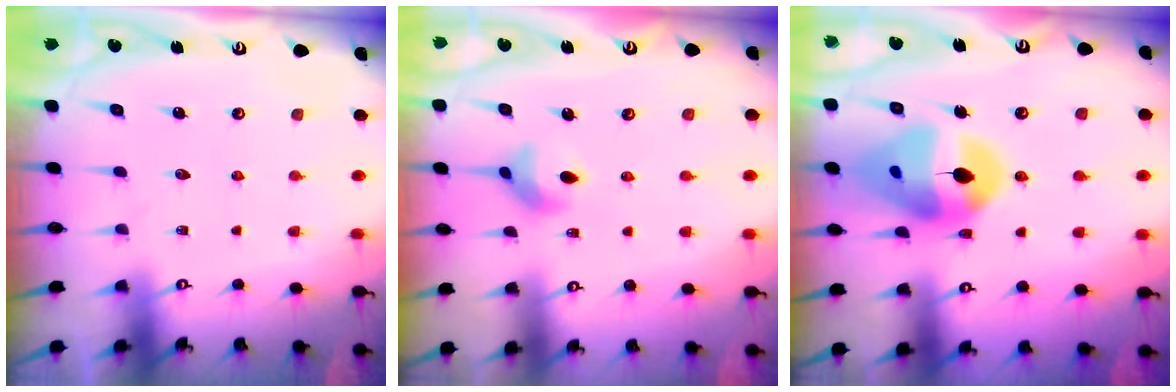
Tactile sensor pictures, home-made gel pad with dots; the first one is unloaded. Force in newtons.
{"total": 7.1, "press": 7.1, "slide": 0.5}
{"total": 17.4, "press": 17.2, "slide": 2.0}